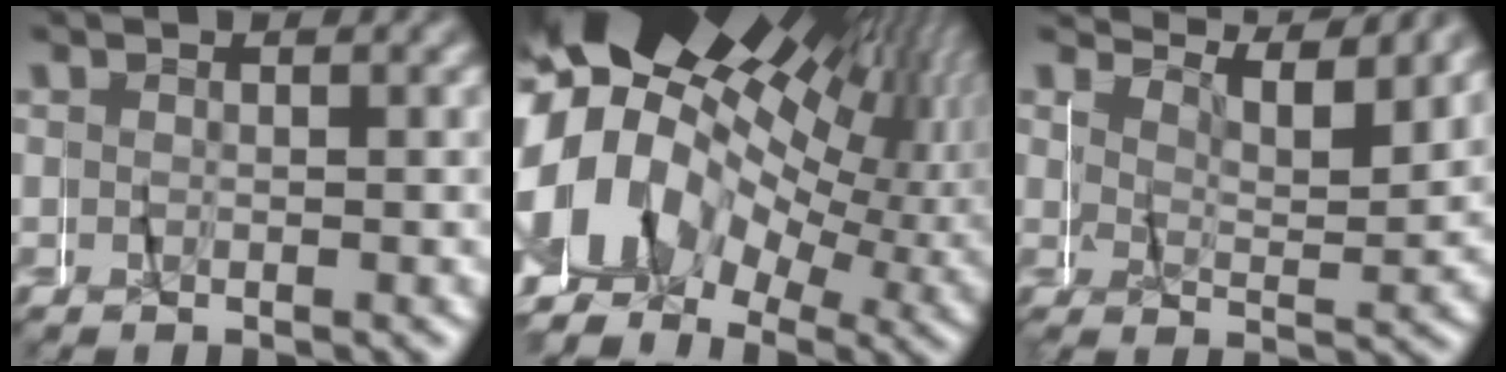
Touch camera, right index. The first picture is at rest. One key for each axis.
{"total": 27.2, "fx": 2.8, "fy": 19.7, "fz": 18.5, "tx": -0.284, "ty": 0.023, "tz": 0.003}
{"total": 4.3, "fx": 3.7, "fy": 0.0, "fz": 2.3, "tx": -0.040, "ty": 0.016, "tz": 0.051}